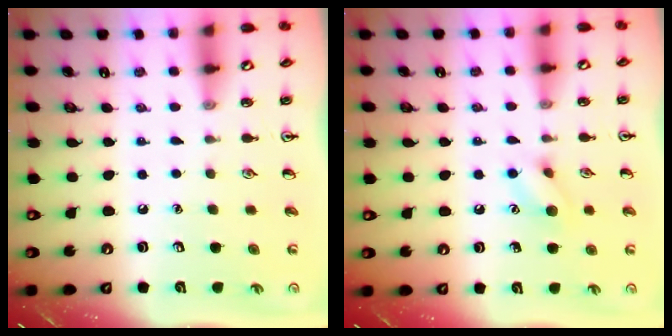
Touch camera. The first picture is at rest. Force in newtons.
{"total": 7.4, "press": 7.4, "slide": 0.6}